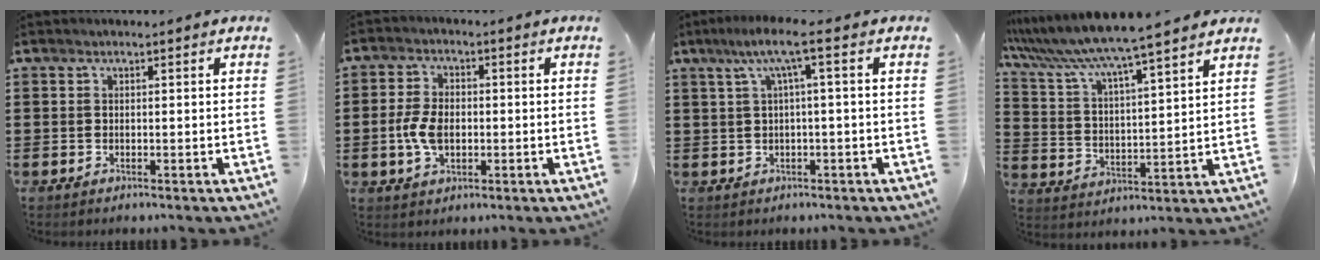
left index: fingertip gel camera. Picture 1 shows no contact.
{"total": 5.8, "force": [-0.7, 3.5, 4.5], "torque": [-0.112, 0.000, -0.020]}
{"total": 5.9, "force": [1.3, 0.3, 5.7], "torque": [-0.114, 0.005, 0.017]}
{"total": 7.6, "force": [6.9, -0.6, 3.2], "torque": [-0.094, -0.046, 0.113]}